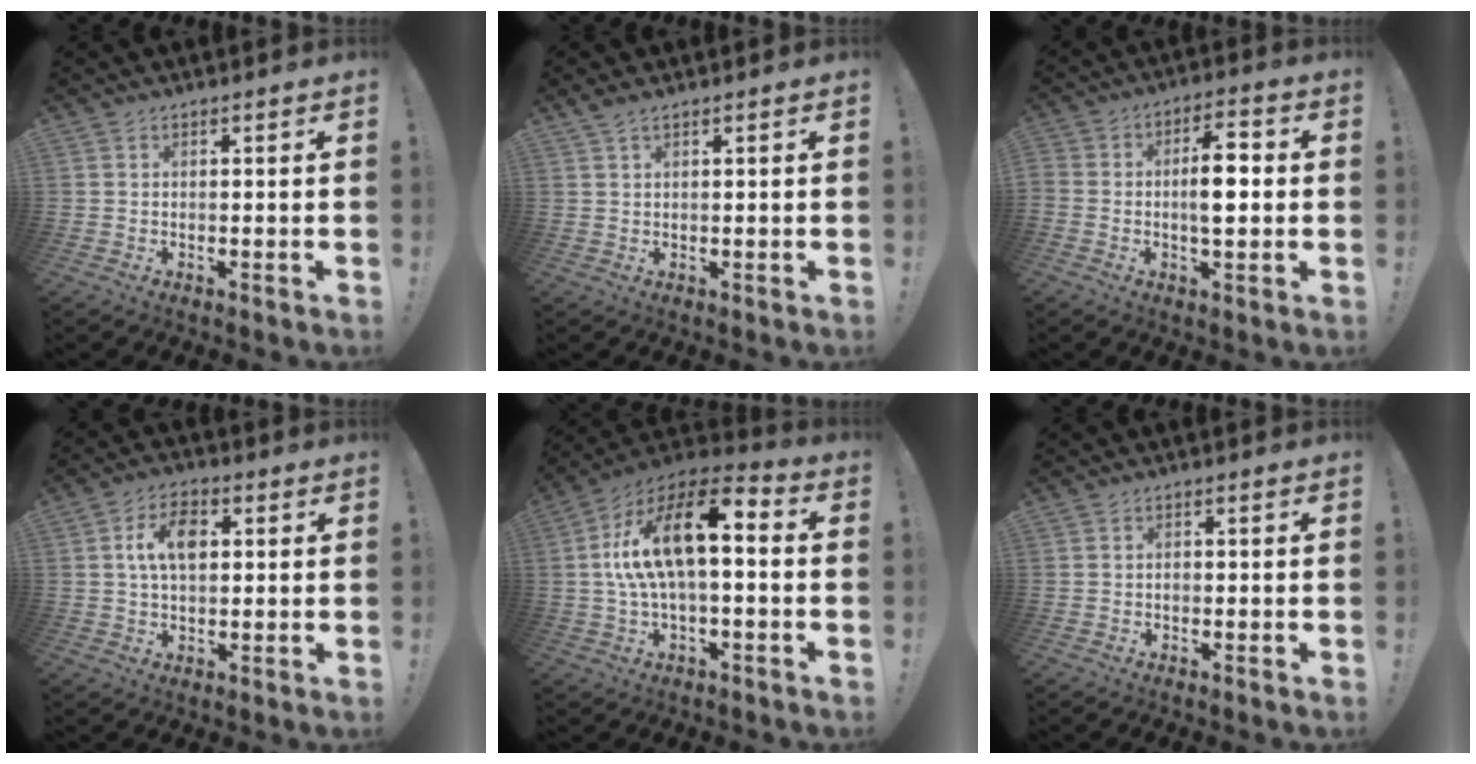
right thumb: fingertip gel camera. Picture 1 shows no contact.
{"total": 1.9, "force": [1.4, 0.4, 1.1], "torque": [-0.033, 0.001, 0.028]}
{"total": 8.5, "force": [-1.0, 4.1, 7.4], "torque": [-0.129, 0.013, -0.022]}
{"total": 9.6, "force": [2.1, 6.1, 7.1], "torque": [-0.110, 0.011, 0.038]}
{"total": 17.6, "force": [2.9, 7.4, 15.7], "torque": [-0.280, -0.010, 0.046]}
{"total": 1.0, "force": [-0.6, 0.7, 0.4], "torque": [-0.013, 0.005, -0.010]}